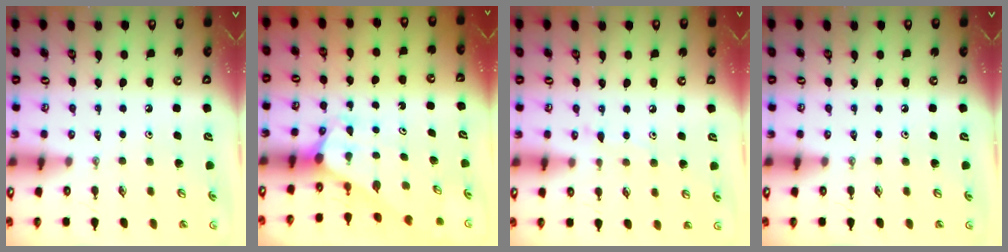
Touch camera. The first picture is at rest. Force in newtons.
{"total": 3.0, "press": 3.0, "slide": 0.2}
{"total": 5.6, "press": 5.6, "slide": 0.2}
{"total": 0.0}